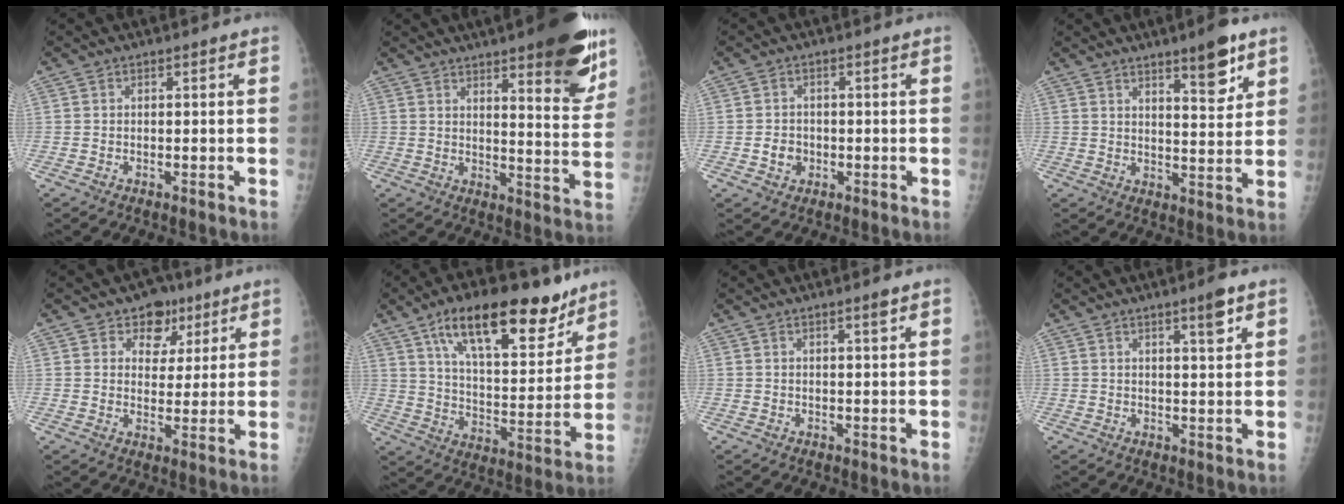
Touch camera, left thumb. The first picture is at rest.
{"total": 16.4, "force": [10.0, 4.0, 12.4], "torque": [-0.128, -0.059, 0.135]}
{"total": 3.2, "force": [-0.8, 2.8, 1.4], "torque": [-0.011, 0.005, -0.011]}
{"total": 8.1, "force": [5.2, 1.9, 5.9], "torque": [-0.074, -0.036, 0.078]}
{"total": 7.2, "force": [4.2, 5.5, 2.2], "torque": [0.005, -0.014, 0.060]}
{"total": 22.1, "force": [13.8, 9.1, 14.6], "torque": [-0.186, -0.054, 0.228]}
{"total": 1.6, "force": [1.1, 0.0, 1.2], "torque": [-0.017, -0.007, 0.018]}
{"total": 4.3, "force": [2.6, 0.4, 3.4], "torque": [-0.048, -0.016, 0.041]}